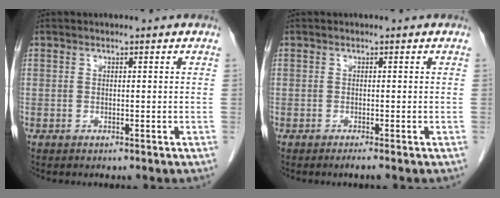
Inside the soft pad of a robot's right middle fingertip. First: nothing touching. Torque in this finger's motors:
{"motor_torque": [0.18, -0.07, -0.01, 0.01]}